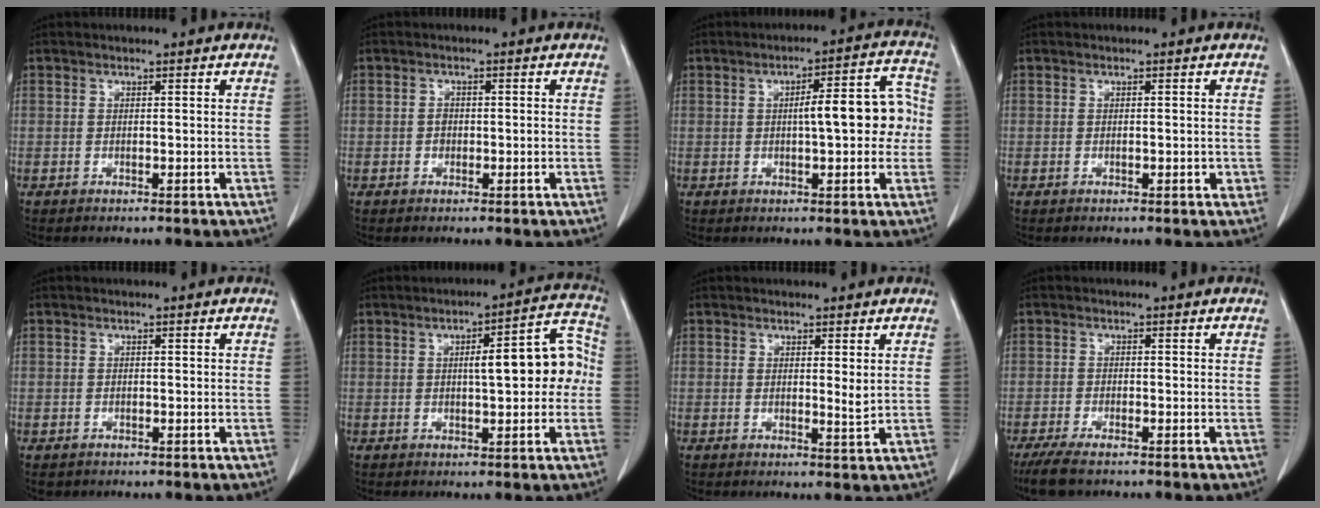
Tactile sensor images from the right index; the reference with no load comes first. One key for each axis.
{"total": 1.5, "fx": -0.3, "fy": 1.1, "fz": 1.0, "tx": -0.015, "ty": 0.003, "tz": -0.004}
{"total": 9.4, "fx": 0.3, "fy": 2.4, "fz": 9.1, "tx": -0.120, "ty": 0.031, "tz": 0.005}
{"total": 1.1, "fx": -0.2, "fy": 0.5, "fz": 1.0, "tx": -0.012, "ty": 0.001, "tz": -0.001}
{"total": 1.0, "fx": -0.4, "fy": 0.9, "fz": 0.1, "tx": -0.008, "ty": 0.004, "tz": -0.002}
{"total": 9.7, "fx": 0.5, "fy": 2.6, "fz": 9.3, "tx": -0.121, "ty": 0.036, "tz": 0.007}
{"total": 1.8, "fx": 0.6, "fy": 0.2, "fz": 1.7, "tx": -0.030, "ty": -0.008, "tz": 0.011}
{"total": 4.9, "fx": -3.8, "fy": 1.2, "fz": 2.9, "tx": -0.058, "ty": -0.013, "tz": -0.064}